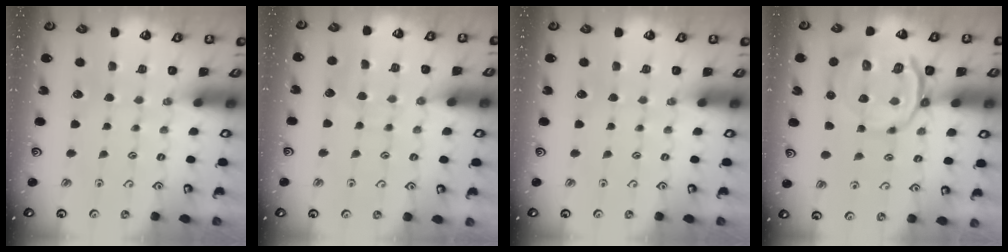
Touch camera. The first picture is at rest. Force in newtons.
{"total": 7.2, "press": 7.2, "slide": 0.5}
{"total": 0.0}
{"total": 12.6, "press": 12.4, "slide": 2.4}